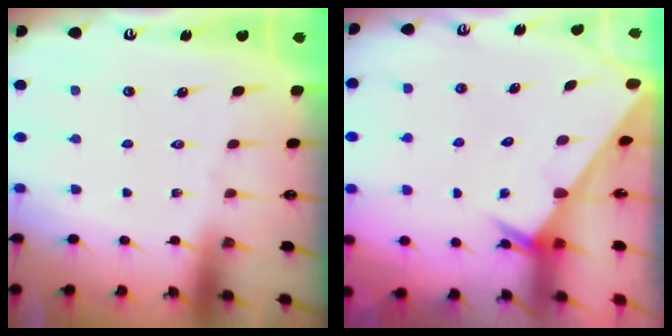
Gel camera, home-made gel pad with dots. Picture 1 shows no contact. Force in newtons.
{"total": 2.5, "press": 2.5, "slide": 0.1}